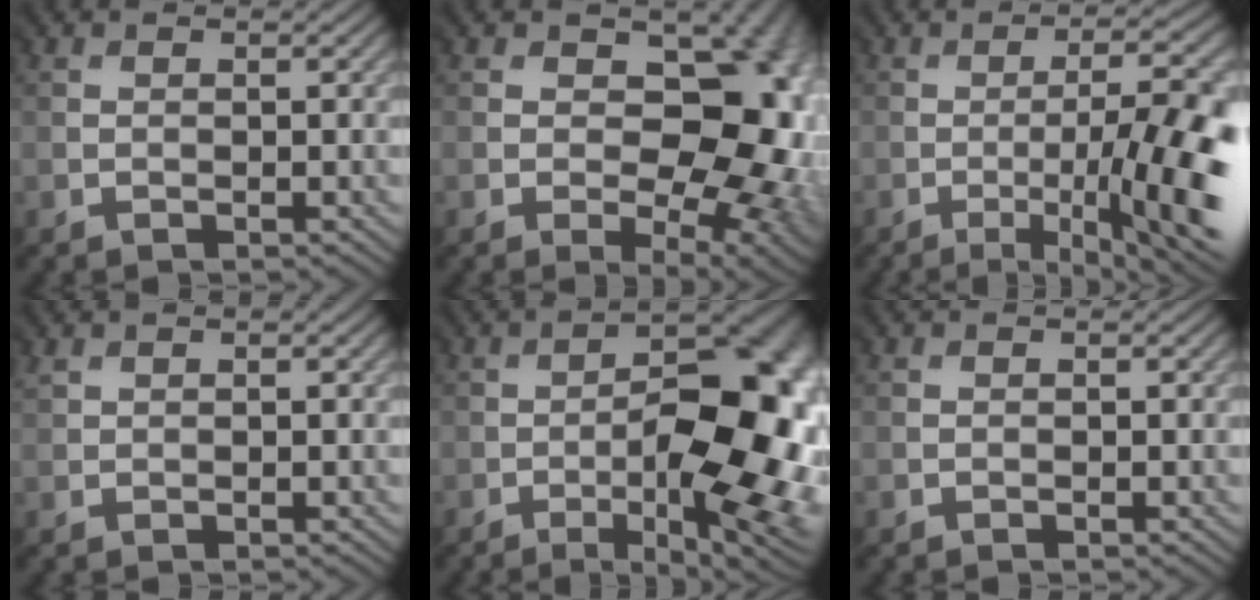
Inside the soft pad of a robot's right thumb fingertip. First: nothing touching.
{"total": 17.3, "force": [-1.2, 11.1, 13.2], "torque": [-0.117, -0.021, 0.016]}
{"total": 13.1, "force": [-4.4, 3.5, 11.9], "torque": [-0.139, -0.002, -0.056]}
{"total": 1.1, "force": [0.9, 0.5, 0.4], "torque": [-0.010, 0.003, 0.015]}
{"total": 17.4, "force": [-4.6, 6.9, 15.2], "torque": [-0.173, 0.002, -0.063]}
{"total": 0.0}